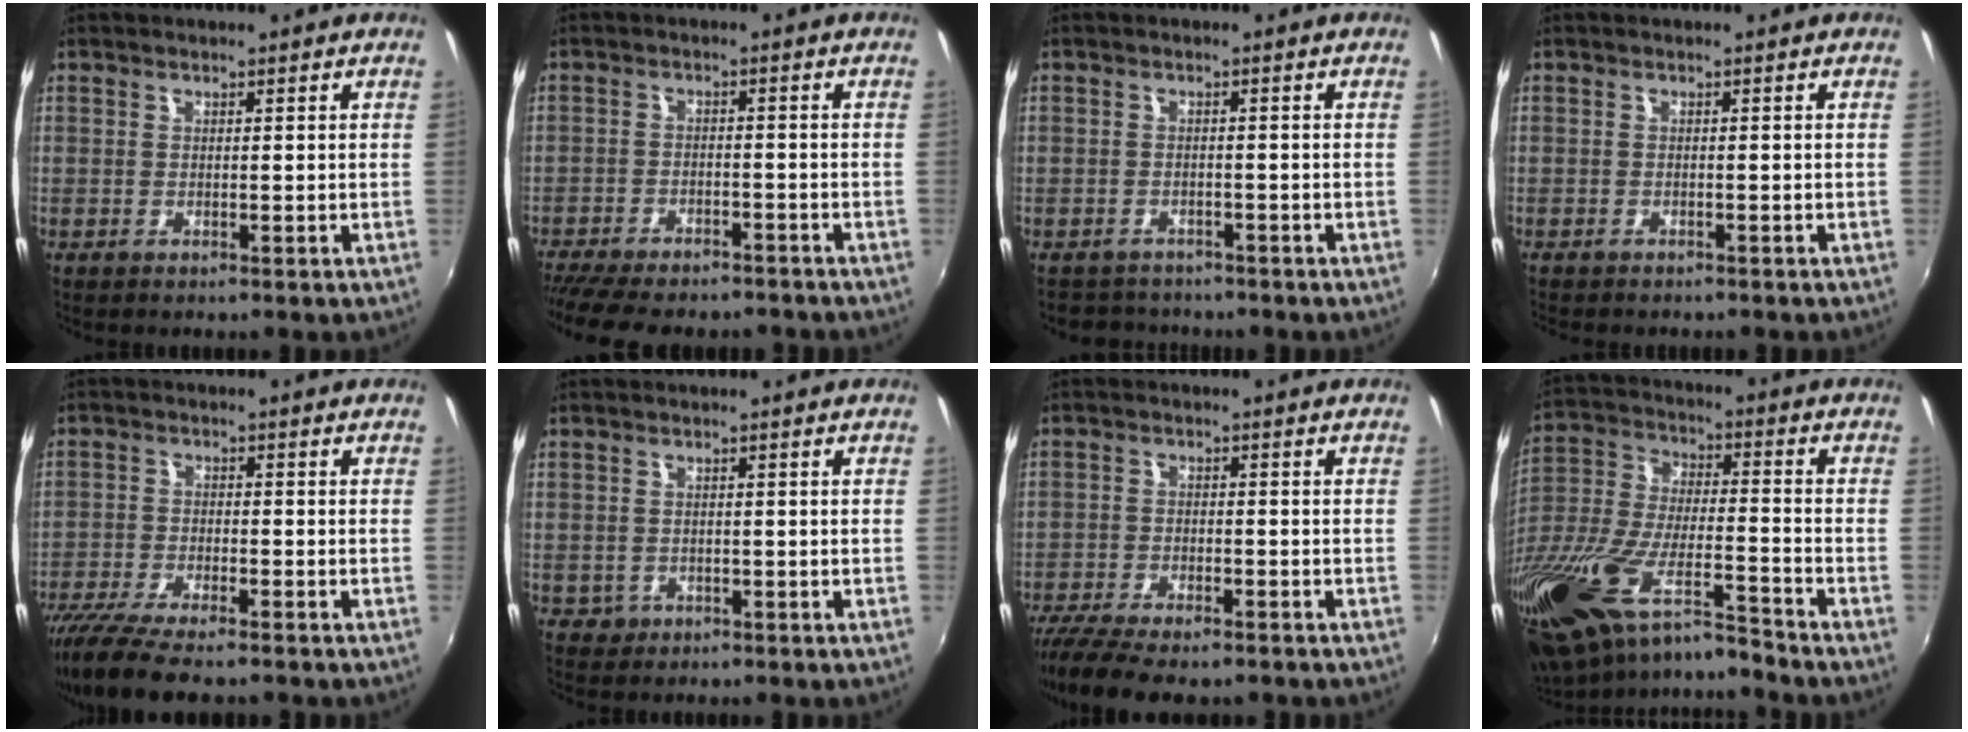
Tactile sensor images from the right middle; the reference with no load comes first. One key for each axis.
{"total": 14.3, "fx": -12.3, "fy": 4.1, "fz": 6.1, "tx": -0.137, "ty": -0.032, "tz": -0.179}
{"total": 4.4, "fx": -3.8, "fy": 2.2, "fz": 0.1, "tx": -0.015, "ty": 0.004, "tz": -0.064}
{"total": 2.4, "fx": -2.1, "fy": 0.7, "fz": 0.7, "tx": -0.021, "ty": -0.014, "tz": -0.032}
{"total": 10.5, "fx": -8.8, "fy": 1.8, "fz": 5.4, "tx": -0.130, "ty": -0.037, "tz": -0.156}
{"total": 2.0, "fx": -0.6, "fy": 1.8, "fz": 0.4, "tx": -0.010, "ty": 0.000, "tz": -0.006}
{"total": 11.4, "fx": -9.5, "fy": 2.8, "fz": 5.7, "tx": -0.135, "ty": -0.038, "tz": -0.159}
{"total": 23.0, "fx": -17.9, "fy": 3.9, "fz": 13.9, "tx": -0.281, "ty": -0.060, "tz": -0.332}